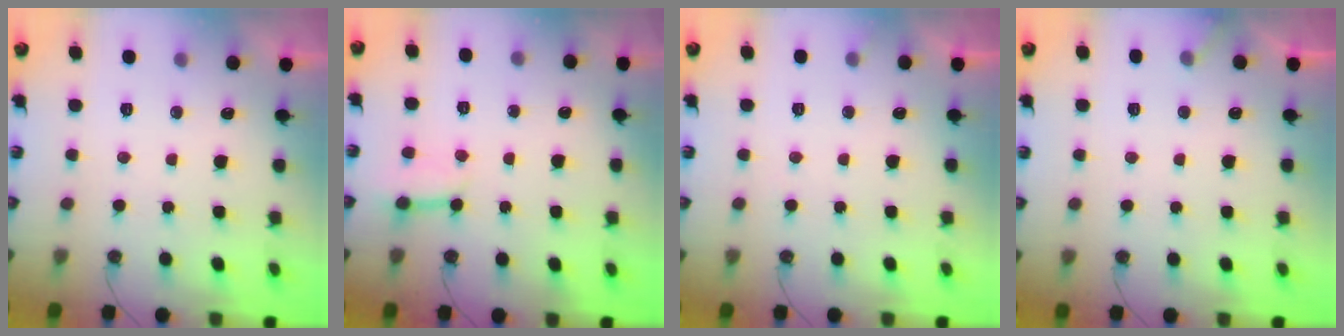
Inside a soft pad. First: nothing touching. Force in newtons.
{"total": 3.3, "press": 3.3, "slide": 0.5}
{"total": 4.4, "press": 4.4, "slide": 0.2}
{"total": 4.6, "press": 4.6, "slide": 0.4}